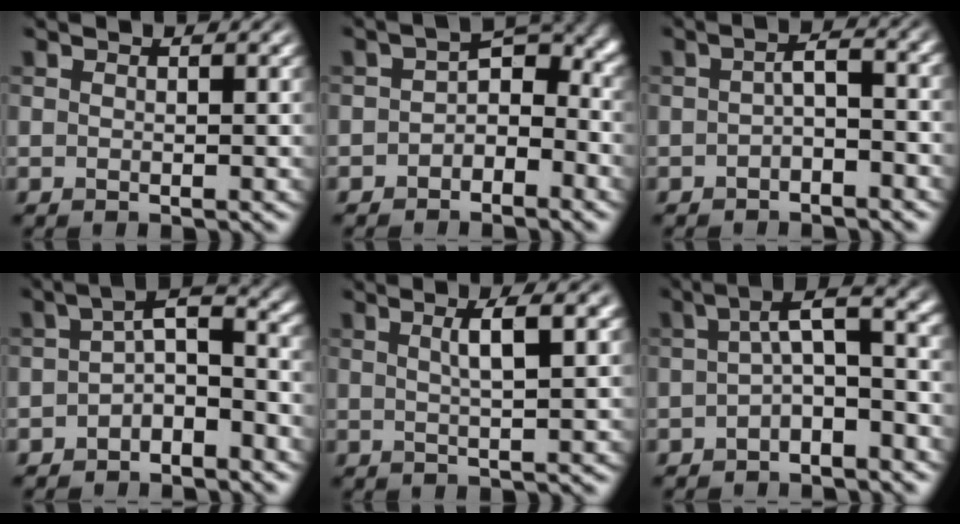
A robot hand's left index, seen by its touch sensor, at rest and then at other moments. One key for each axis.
{"total": 3.4, "fx": -1.4, "fy": 2.1, "fz": 2.2, "tx": -0.025, "ty": 0.010, "tz": -0.034}
{"total": 2.5, "fx": -1.1, "fy": 0.8, "fz": 2.0, "tx": -0.037, "ty": 0.007, "tz": -0.025}
{"total": 4.5, "fx": -2.0, "fy": 2.0, "fz": 3.5, "tx": -0.057, "ty": 0.015, "tz": -0.046}
{"total": 3.7, "fx": 0.9, "fy": 1.0, "fz": 3.5, "tx": -0.044, "ty": 0.011, "tz": 0.010}
{"total": 5.4, "fx": -0.7, "fy": 1.8, "fz": 5.0, "tx": -0.073, "ty": 0.018, "tz": -0.025}